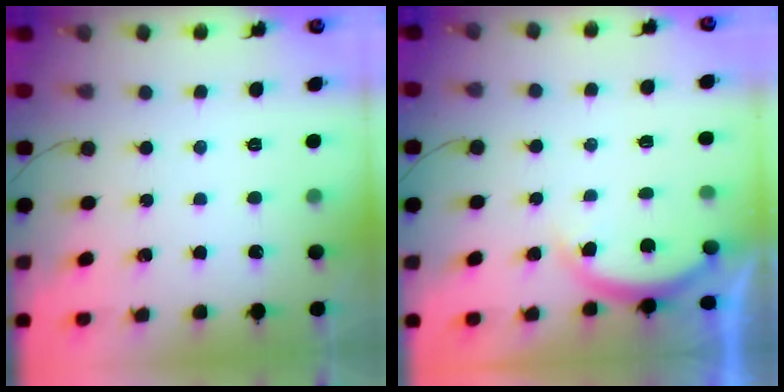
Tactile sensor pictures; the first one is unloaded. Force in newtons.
{"total": 5.1, "press": 5.1, "slide": 0.7}